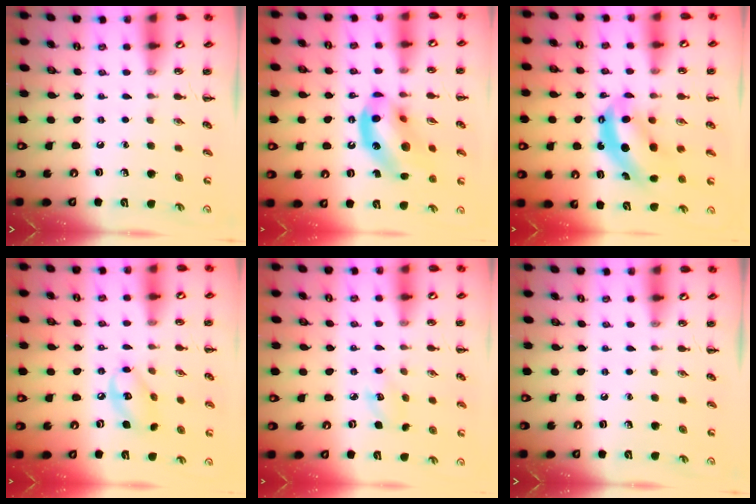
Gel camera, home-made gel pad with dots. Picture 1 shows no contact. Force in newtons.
{"total": 14.9, "press": 14.4, "slide": 3.9}
{"total": 7.7, "press": 7.6, "slide": 1.5}
{"total": 9.4, "press": 9.2, "slide": 1.6}
{"total": 3.7, "press": 3.6, "slide": 1.0}
{"total": 0.0}